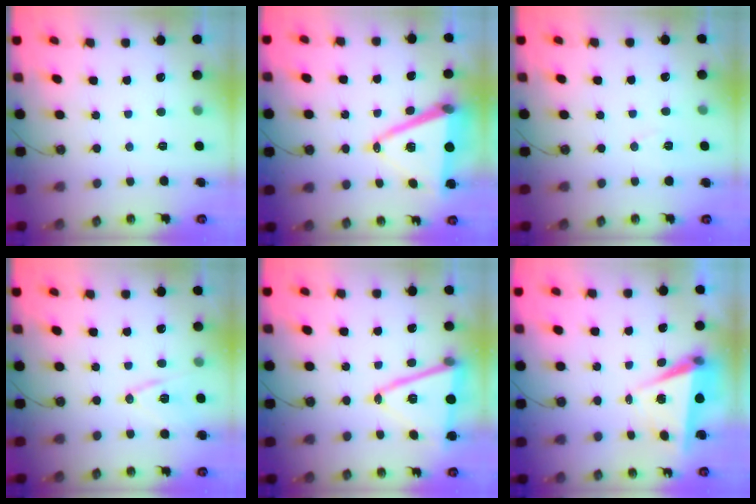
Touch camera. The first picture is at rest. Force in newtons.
{"total": 15.0, "press": 14.5, "slide": 3.9}
{"total": 5.3, "press": 4.1, "slide": 3.3}
{"total": 11.5, "press": 11.0, "slide": 3.3}
{"total": 15.9, "press": 15.5, "slide": 3.7}
{"total": 6.3, "press": 4.6, "slide": 4.3}